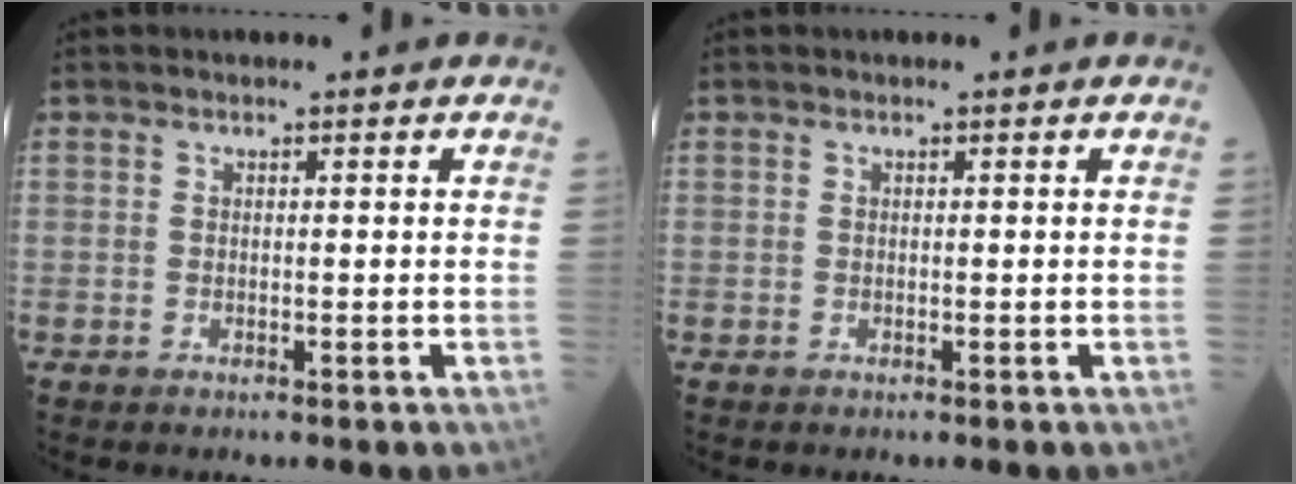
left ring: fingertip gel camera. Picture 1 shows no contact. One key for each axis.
{"total": 0.0}